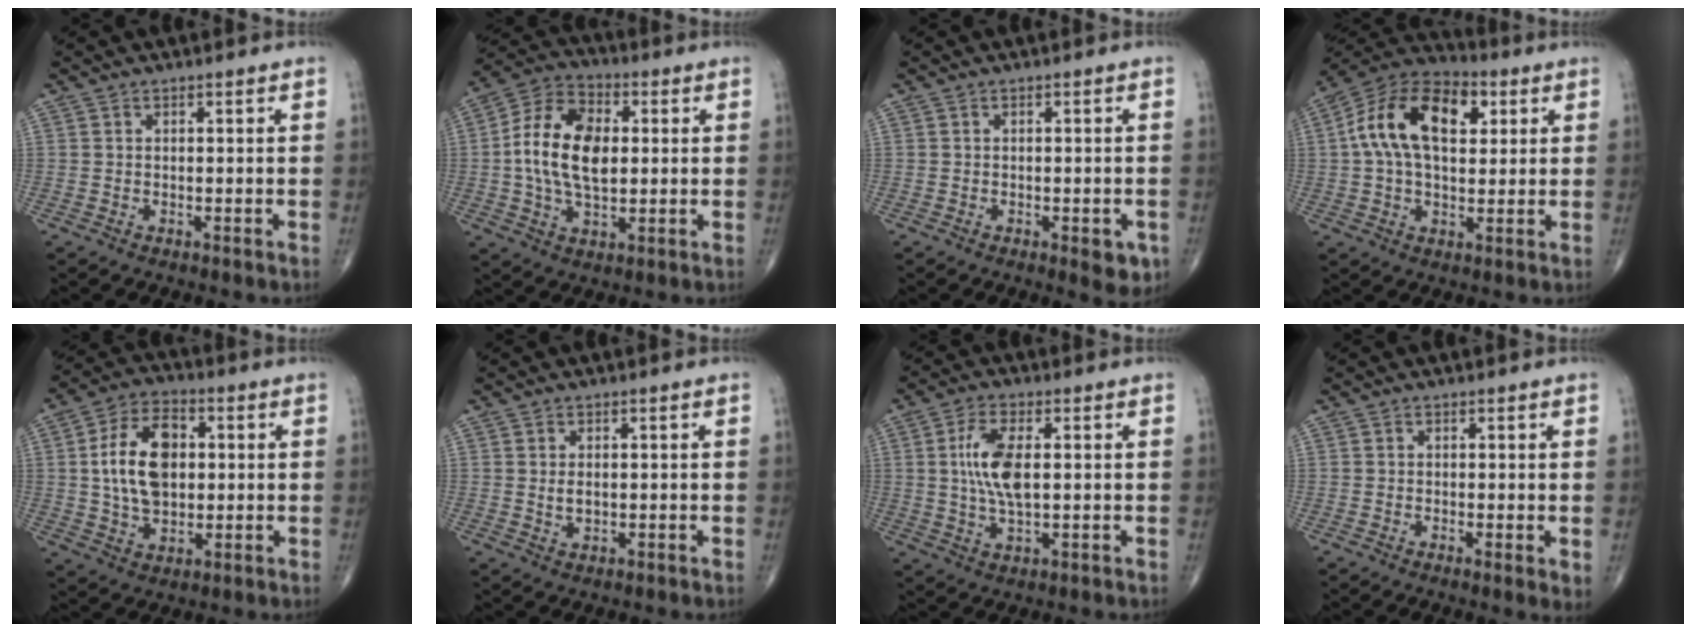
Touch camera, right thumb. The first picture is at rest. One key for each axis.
{"total": 14.8, "fx": 1.0, "fy": 8.9, "fz": 11.8, "tx": -0.207, "ty": 0.017, "tz": 0.011}
{"total": 4.2, "fx": -1.7, "fy": 1.7, "fz": 3.4, "tx": -0.023, "ty": -0.001, "tz": -0.016}
{"total": 17.5, "fx": 4.2, "fy": 10.3, "fz": 13.5, "tx": -0.222, "ty": 0.017, "tz": 0.060}
{"total": 14.1, "fx": 1.6, "fy": 8.9, "fz": 10.8, "tx": -0.170, "ty": 0.007, "tz": 0.023}
{"total": 2.4, "fx": 0.2, "fy": 1.5, "fz": 1.9, "tx": -0.028, "ty": -0.004, "tz": 0.006}
{"total": 9.1, "fx": 1.1, "fy": 4.0, "fz": 8.1, "tx": -0.166, "ty": -0.004, "tz": 0.022}
{"total": 2.3, "fx": -0.2, "fy": 0.5, "fz": 2.2, "tx": -0.036, "ty": -0.009, "tz": -0.007}